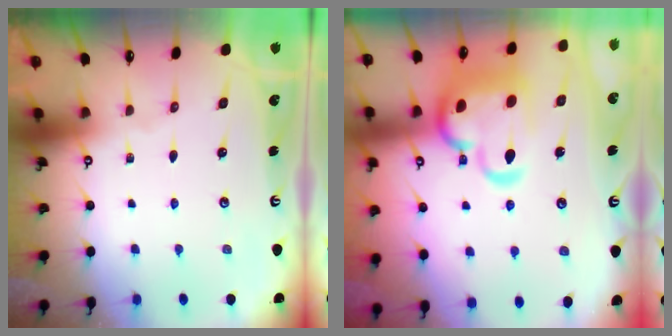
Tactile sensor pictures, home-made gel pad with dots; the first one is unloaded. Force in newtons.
{"total": 12.1, "press": 11.8, "slide": 2.4}